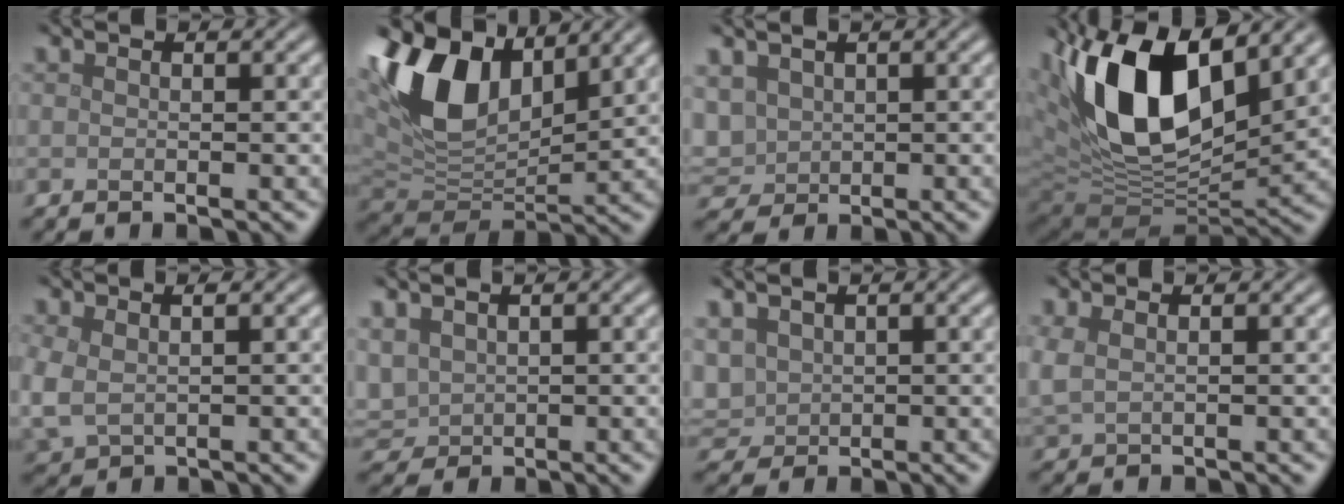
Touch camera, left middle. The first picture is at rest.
{"total": 10.9, "force": [4.9, 6.2, 7.6], "torque": [-0.167, 0.012, 0.089]}
{"total": 3.4, "force": [1.0, 2.7, 1.8], "torque": [-0.057, 0.001, 0.027]}
{"total": 15.9, "force": [5.0, 8.0, 12.7], "torque": [-0.244, 0.007, 0.083]}
{"total": 3.7, "force": [0.1, 2.5, 2.7], "torque": [-0.074, -0.008, 0.010]}
{"total": 2.7, "force": [1.0, 2.0, 1.5], "torque": [-0.042, 0.000, 0.026]}
{"total": 3.1, "force": [1.0, 2.4, 1.6], "torque": [-0.053, 0.001, 0.027]}
{"total": 1.8, "force": [0.8, 1.0, 1.3], "torque": [-0.039, 0.001, 0.020]}